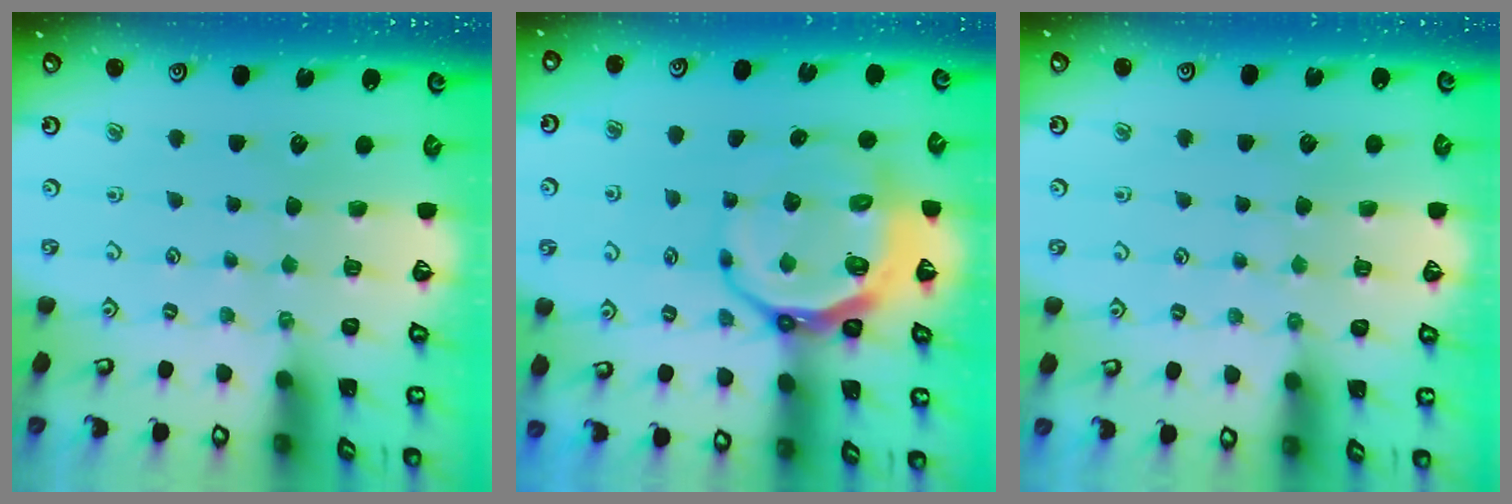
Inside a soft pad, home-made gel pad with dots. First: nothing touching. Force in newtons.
{"total": 11.4, "press": 10.8, "slide": 3.7}
{"total": 4.8, "press": 4.7, "slide": 0.6}